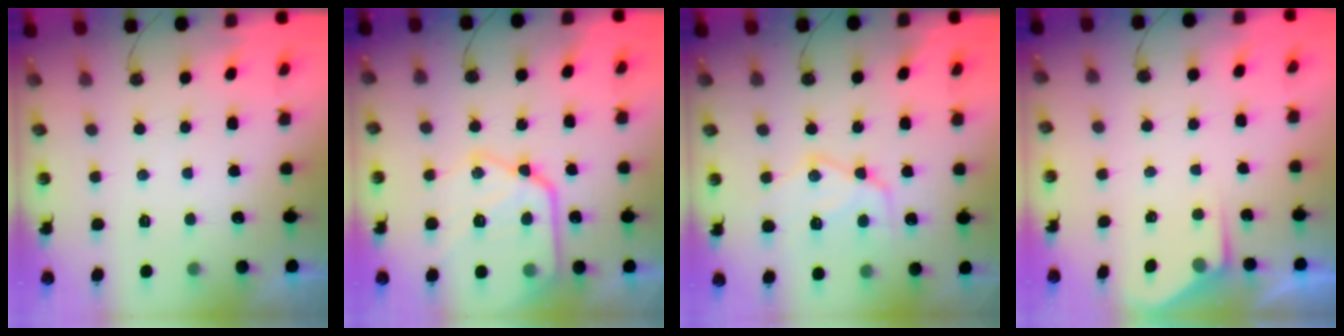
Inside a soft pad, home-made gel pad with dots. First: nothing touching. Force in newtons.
{"total": 20.4, "press": 20.4, "slide": 1.7}
{"total": 13.5, "press": 13.4, "slide": 1.2}
{"total": 3.2, "press": 3.2, "slide": 0.5}